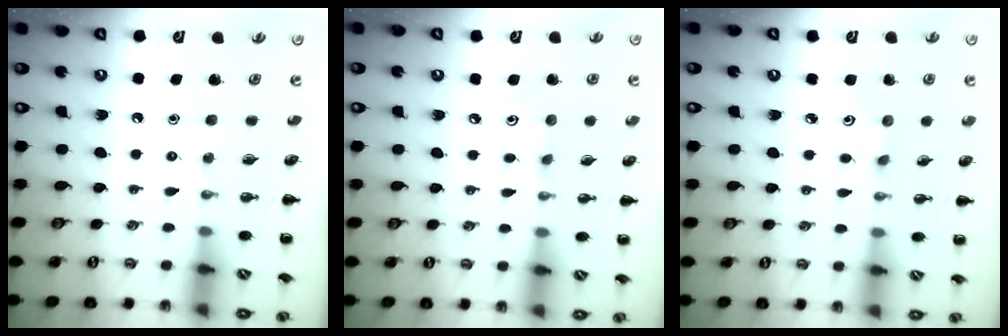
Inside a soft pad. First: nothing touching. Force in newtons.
{"total": 3.5, "press": 3.3, "slide": 1.2}
{"total": 2.7, "press": 2.6, "slide": 0.6}